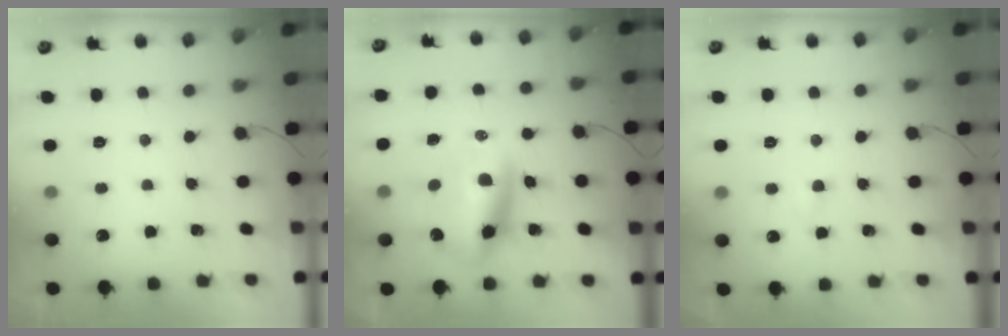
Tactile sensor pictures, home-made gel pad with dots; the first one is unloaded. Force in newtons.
{"total": 10.6, "press": 10.3, "slide": 2.6}
{"total": 2.7, "press": 2.6, "slide": 0.9}